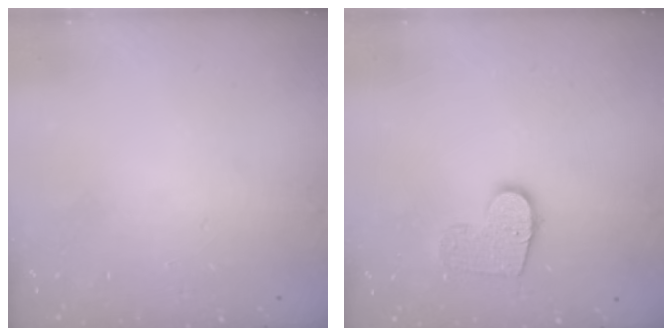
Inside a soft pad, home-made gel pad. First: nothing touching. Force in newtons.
{"total": 10.9, "press": 10.9, "slide": 0.5}